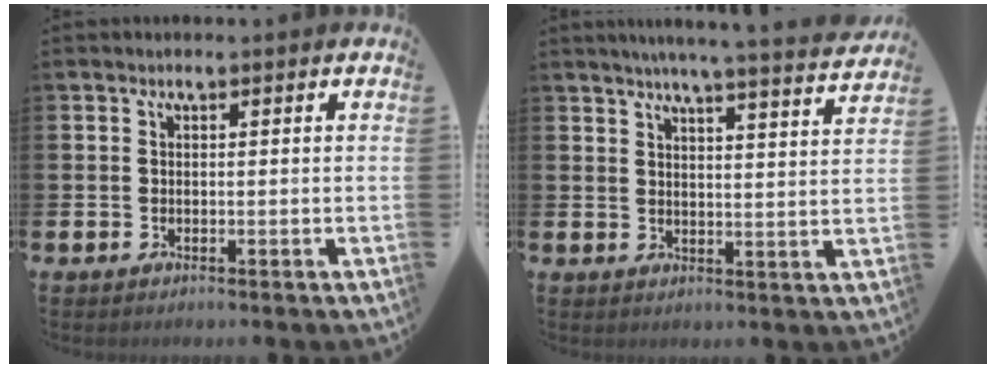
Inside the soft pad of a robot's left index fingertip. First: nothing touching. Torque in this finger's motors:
{"motor_torque": [1.00, -1.14, 0.18, 0.16]}